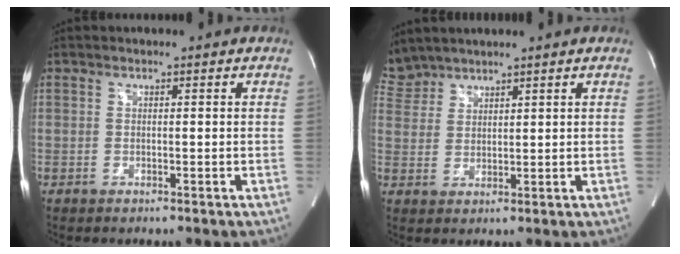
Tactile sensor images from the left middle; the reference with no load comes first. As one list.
[{"total": 4.6, "force": [4.5, 0.9, 0.0], "torque": [-0.013, 0.016, 0.099]}]